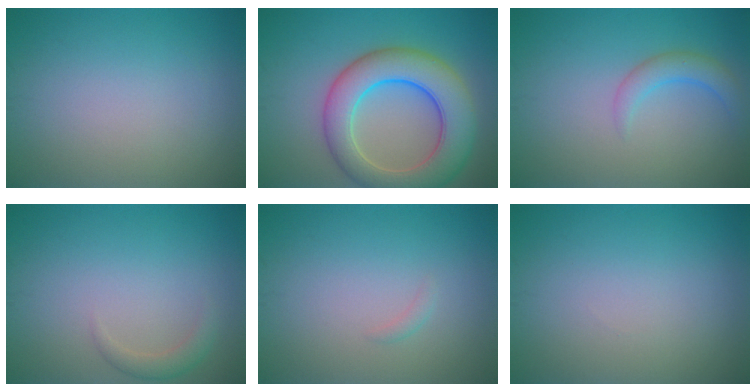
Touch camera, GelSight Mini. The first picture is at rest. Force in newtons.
{"total": 9.0, "press": 9.0, "slide": 0.6}
{"total": 2.3, "press": 2.3, "slide": 0.2}
{"total": 1.5, "press": 1.5, "slide": 0.2}
{"total": 0.5, "press": 0.5, "slide": 0.1}
{"total": 0.0}